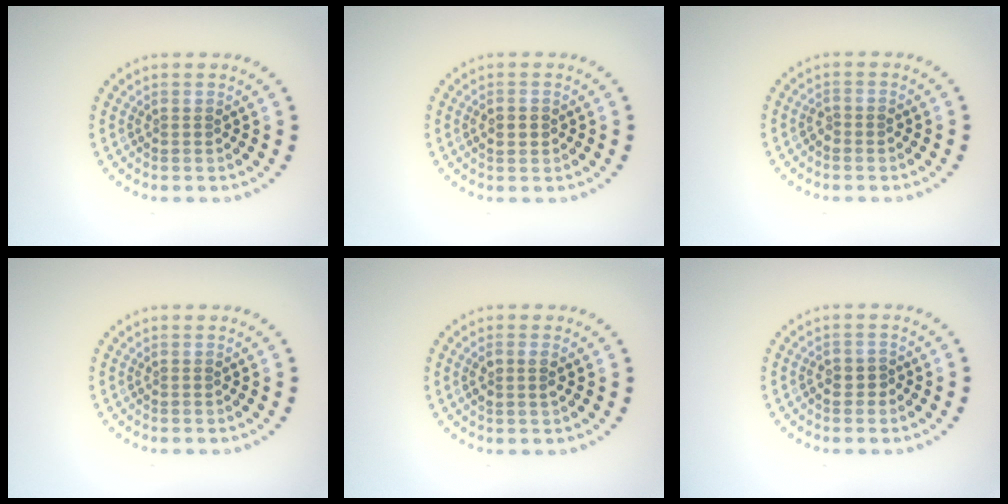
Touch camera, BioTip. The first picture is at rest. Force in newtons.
{"total": 2.0, "press": 2.0, "slide": 0.0}
{"total": 0.9, "press": 0.9, "slide": 0.3}
{"total": 0.0}
{"total": 1.4, "press": 1.3, "slide": 0.5}
{"total": 1.3, "press": 1.1, "slide": 0.6}